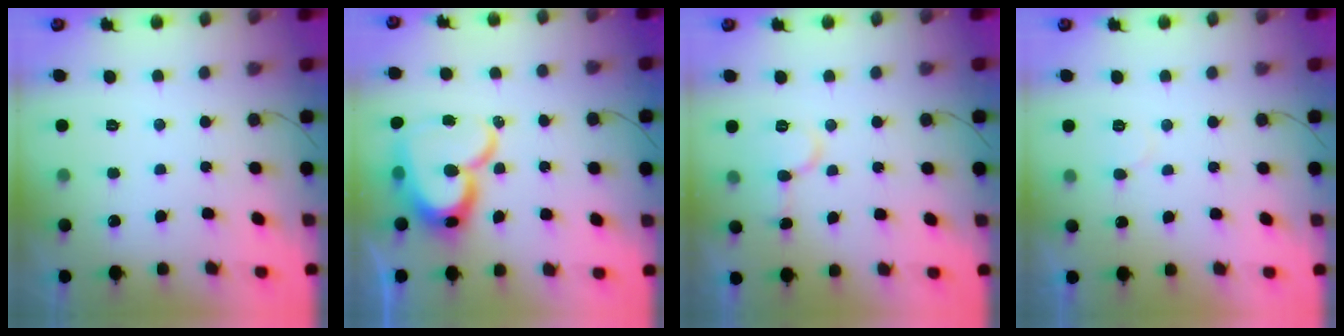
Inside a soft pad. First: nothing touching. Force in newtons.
{"total": 19.5, "press": 19.4, "slide": 2.0}
{"total": 8.3, "press": 8.3, "slide": 0.5}
{"total": 5.3, "press": 5.3, "slide": 0.4}